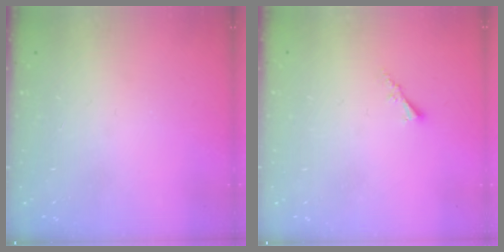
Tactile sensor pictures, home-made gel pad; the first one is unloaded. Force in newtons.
{"total": 1.7, "press": 1.6, "slide": 0.4}